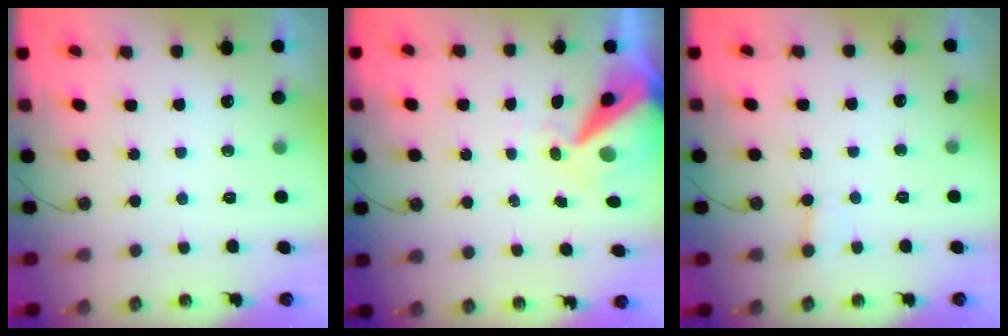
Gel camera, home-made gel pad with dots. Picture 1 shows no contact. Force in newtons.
{"total": 12.4, "press": 12.3, "slide": 1.4}
{"total": 2.0, "press": 2.0, "slide": 0.1}